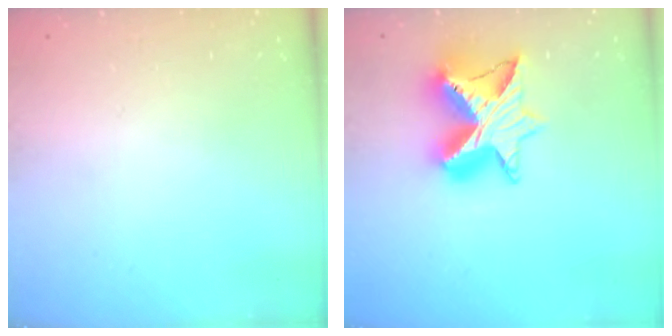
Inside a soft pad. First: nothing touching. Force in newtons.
{"total": 13.6, "press": 13.5, "slide": 1.0}